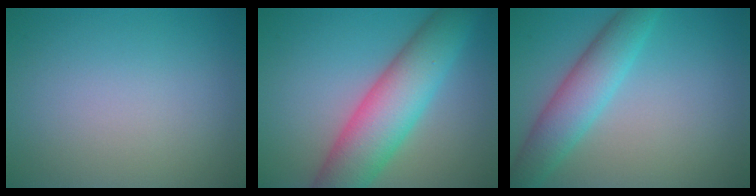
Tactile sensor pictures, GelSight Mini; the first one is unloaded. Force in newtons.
{"total": 8.5, "press": 8.5, "slide": 0.1}
{"total": 4.9, "press": 4.9, "slide": 0.1}